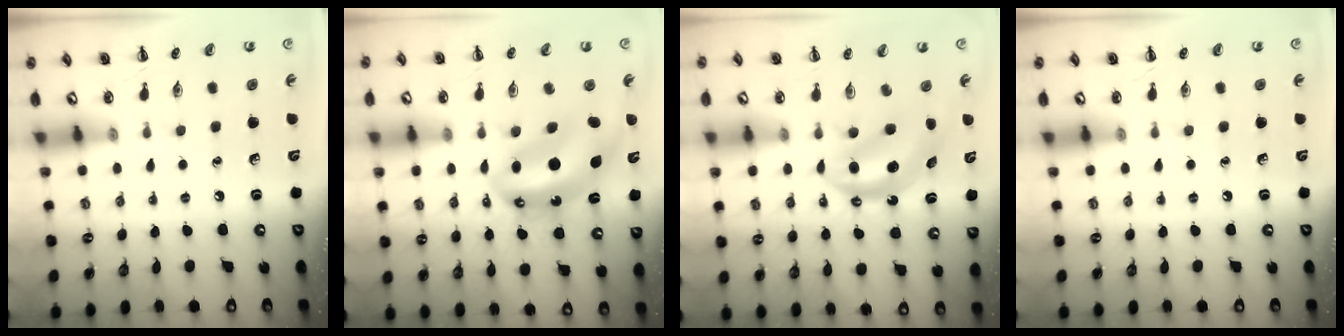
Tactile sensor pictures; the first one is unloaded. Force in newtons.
{"total": 10.7, "press": 10.3, "slide": 2.8}
{"total": 6.5, "press": 6.5, "slide": 0.5}
{"total": 0.0}